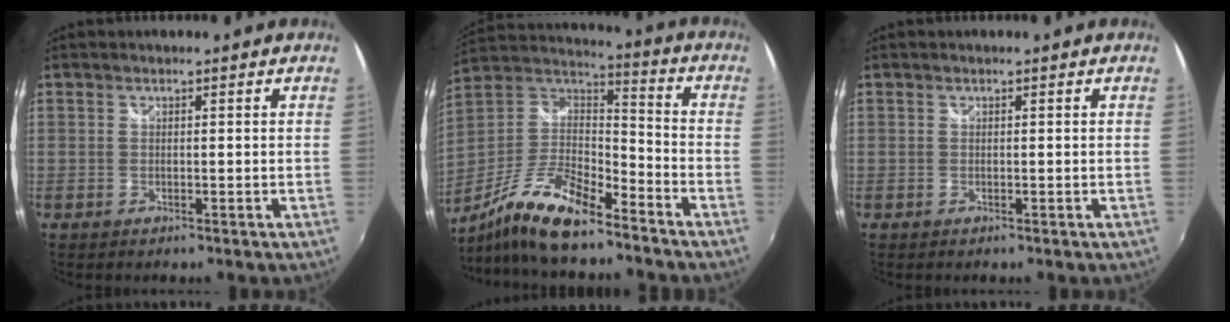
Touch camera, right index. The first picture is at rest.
{"total": 16.2, "force": [-11.9, 3.9, 10.2], "torque": [-0.221, -0.011, -0.227]}
{"total": 0.0}